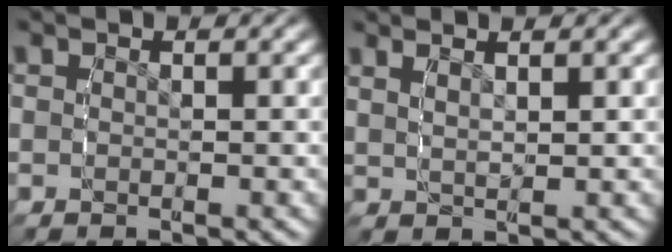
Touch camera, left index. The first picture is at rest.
{"total": 2.6, "force": [1.5, 1.3, 1.7], "torque": [-0.031, 0.006, 0.023]}